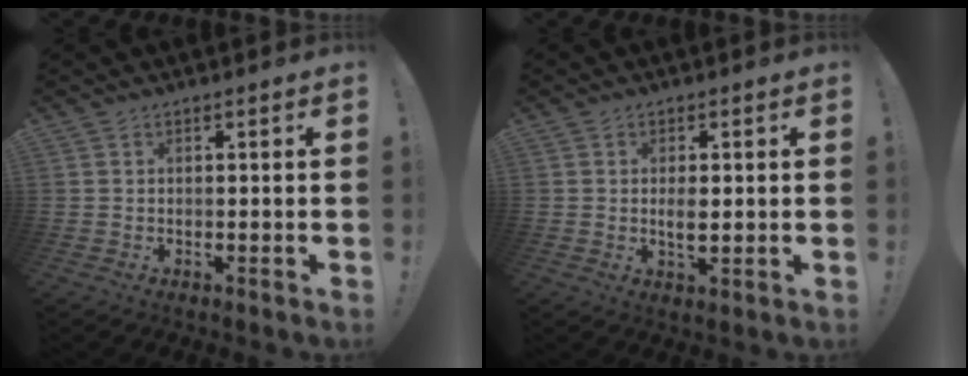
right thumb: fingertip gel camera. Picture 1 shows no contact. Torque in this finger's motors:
{"motor_torque": [-0.10, 0.34, 0.13, 0.29, 0.07]}